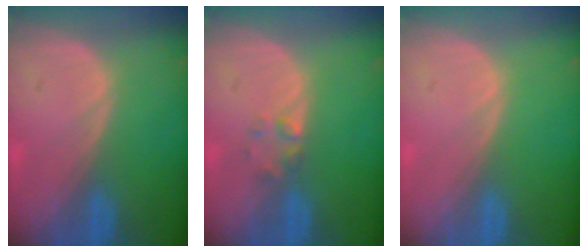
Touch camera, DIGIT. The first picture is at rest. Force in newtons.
{"total": 1.7, "press": 1.7, "slide": 0.2}
{"total": 0.0}